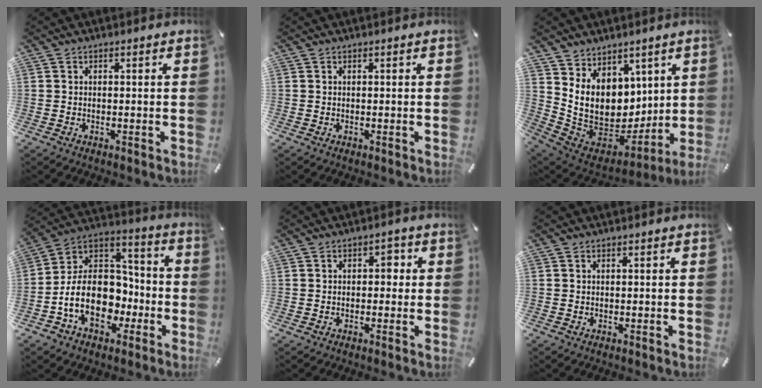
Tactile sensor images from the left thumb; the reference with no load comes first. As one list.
[{"total": 0.0}, {"total": 12.5, "force": [4.8, 10.4, 5.0], "torque": [-0.110, -0.053, 0.103]}, {"total": 17.9, "force": [-4.9, 13.6, 10.5], "torque": [-0.208, 0.007, -0.081]}, {"total": 2.6, "force": [0.1, 1.8, 1.8], "torque": [-0.015, 0.001, -0.008]}, {"total": 0.0}]